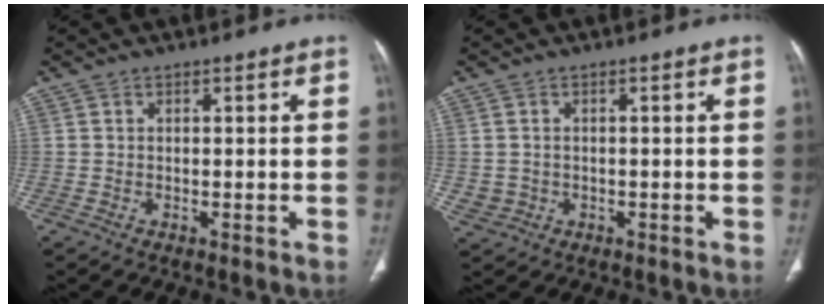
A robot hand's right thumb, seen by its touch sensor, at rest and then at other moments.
{"total": 2.5, "force": [-0.2, 2.4, 0.7], "torque": [-0.005, 0.007, 0.005]}